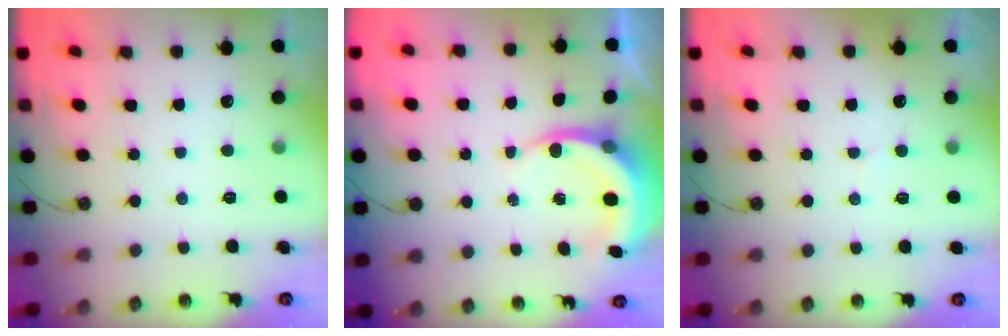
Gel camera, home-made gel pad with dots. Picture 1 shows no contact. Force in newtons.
{"total": 5.5, "press": 5.4, "slide": 0.4}
{"total": 3.5, "press": 3.1, "slide": 1.7}